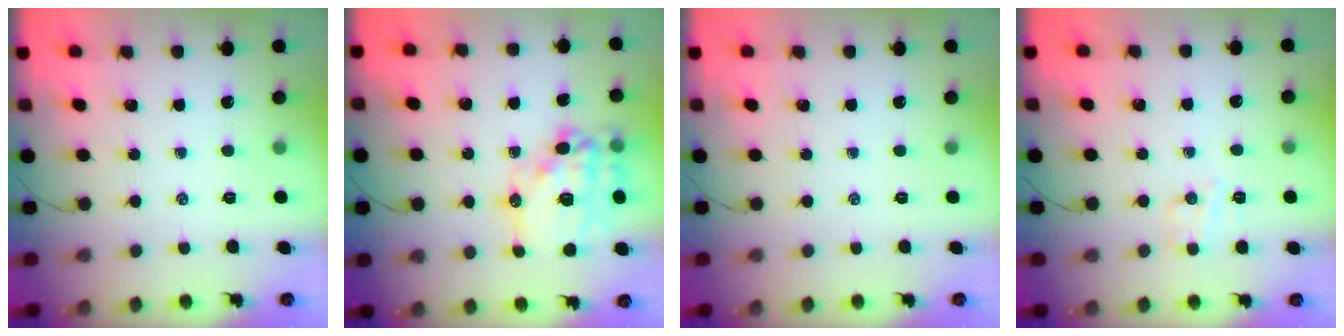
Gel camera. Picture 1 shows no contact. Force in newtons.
{"total": 18.4, "press": 18.1, "slide": 3.4}
{"total": 0.0}
{"total": 4.8, "press": 4.7, "slide": 0.9}